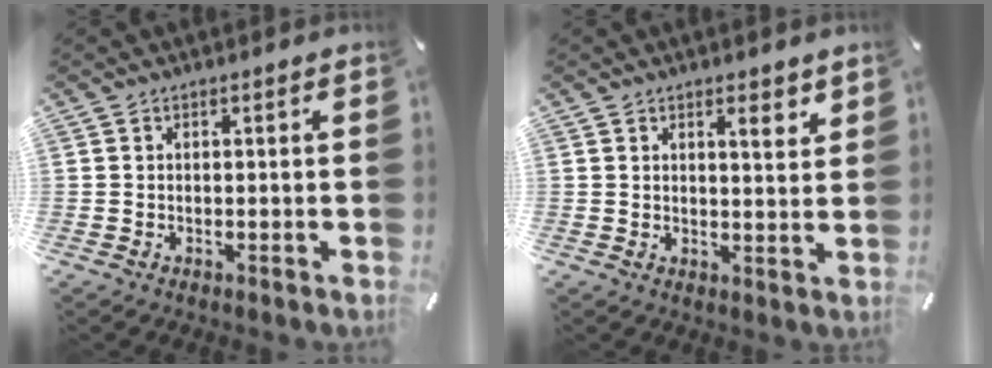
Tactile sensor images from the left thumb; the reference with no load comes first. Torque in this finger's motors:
{"motor_torque": [0.26, -0.27, 0.09, -0.11, 0.00]}